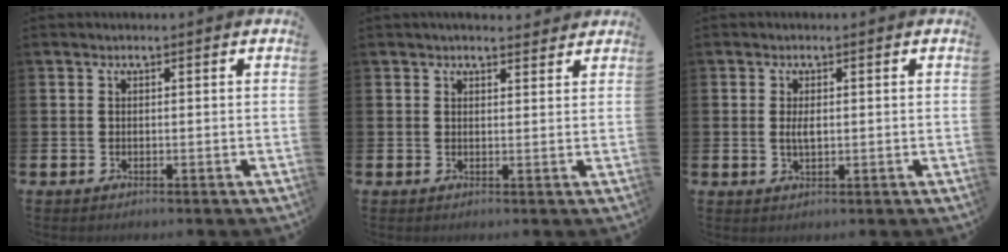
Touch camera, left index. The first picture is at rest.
{"total": 2.2, "force": [2.2, 0.5, 0.2], "torque": [0.000, -0.010, 0.038]}
{"total": 2.0, "force": [0.2, 0.9, 1.8], "torque": [-0.032, 0.002, 0.000]}